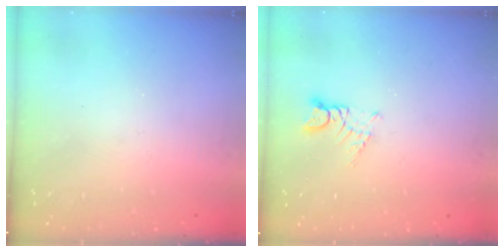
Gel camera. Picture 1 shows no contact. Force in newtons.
{"total": 2.8, "press": 2.8, "slide": 0.3}